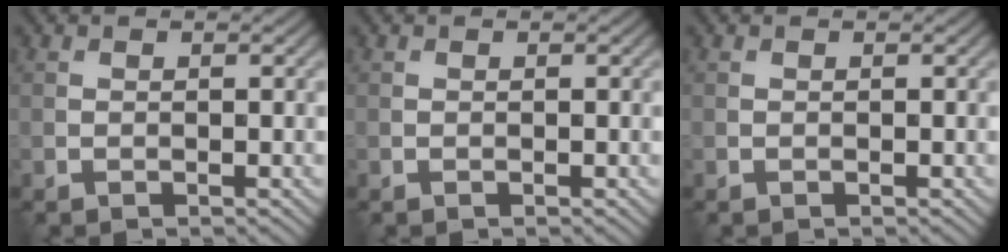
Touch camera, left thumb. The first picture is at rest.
{"total": 0.0}
{"total": 0.0}